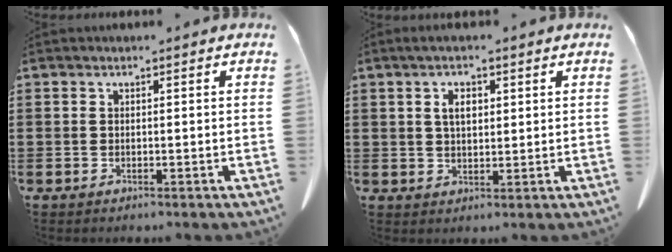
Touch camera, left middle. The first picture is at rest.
{"total": 3.5, "force": [1.3, 1.7, 2.8], "torque": [-0.045, 0.002, 0.018]}